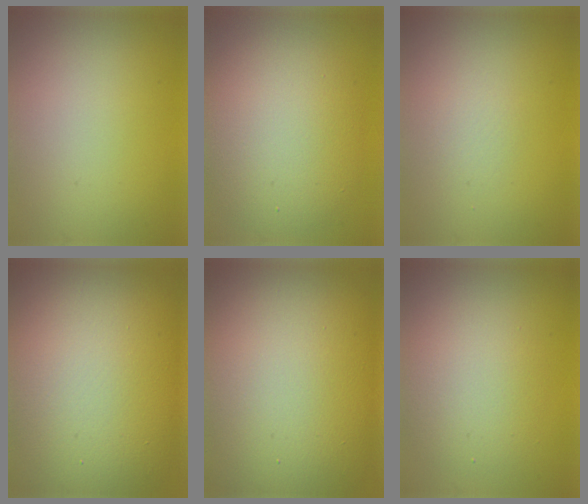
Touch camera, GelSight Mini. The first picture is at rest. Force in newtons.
{"total": 7.8, "press": 7.7, "slide": 0.5}
{"total": 1.0, "press": 1.0, "slide": 0.0}
{"total": 18.4, "press": 18.4, "slide": 0.8}
{"total": 19.2, "press": 19.1, "slide": 1.3}
{"total": 4.0, "press": 4.0, "slide": 0.3}